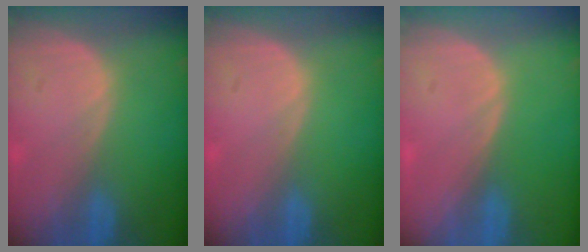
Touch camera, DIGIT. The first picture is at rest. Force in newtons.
{"total": 0.0}
{"total": 0.0}